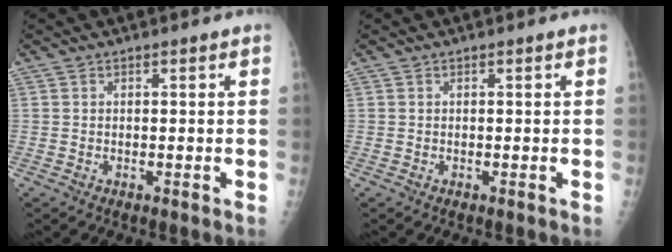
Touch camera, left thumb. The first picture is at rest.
{"total": 0.0}